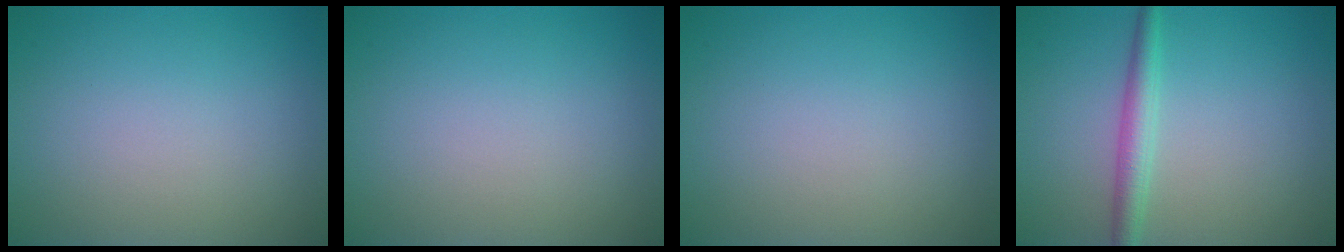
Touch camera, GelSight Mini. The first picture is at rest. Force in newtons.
{"total": 0.0}
{"total": 0.0}
{"total": 2.5, "press": 2.5, "slide": 0.0}